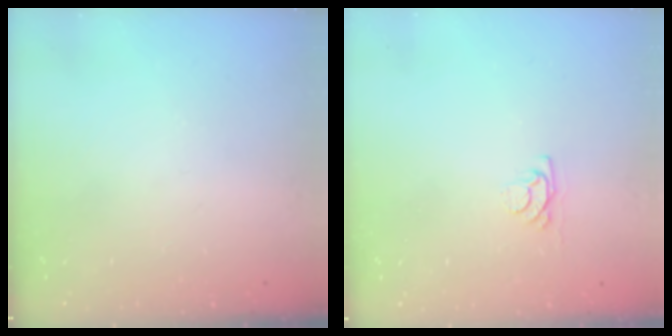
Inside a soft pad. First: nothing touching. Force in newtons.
{"total": 3.8, "press": 3.8, "slide": 0.4}